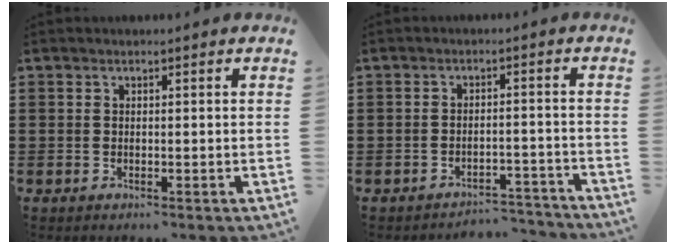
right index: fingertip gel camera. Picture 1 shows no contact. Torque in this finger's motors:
{"motor_torque": [-2.14, 0.00, -1.05, -0.21]}